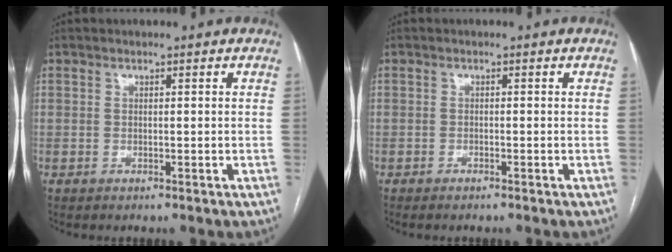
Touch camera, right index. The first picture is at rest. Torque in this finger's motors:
{"motor_torque": [0.05, 0.05, 0.04, 0.01]}